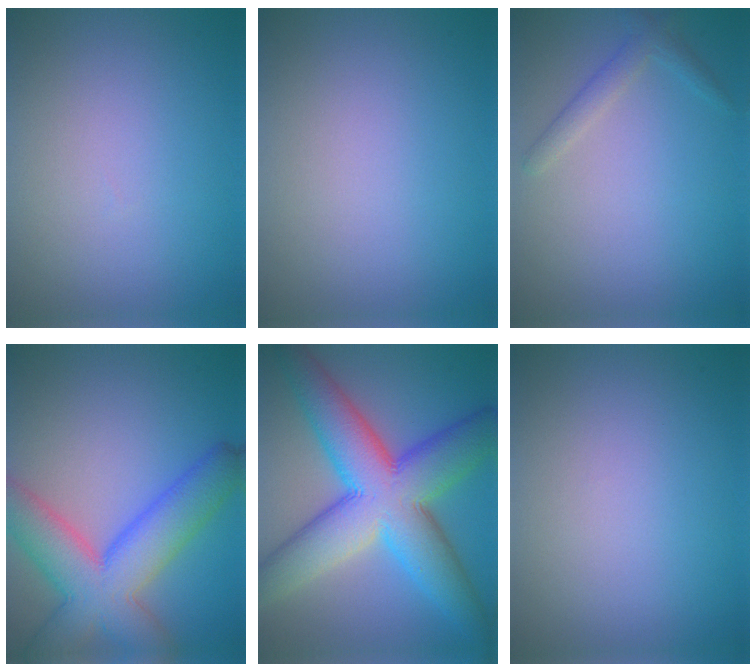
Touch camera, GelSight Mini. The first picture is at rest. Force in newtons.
{"total": 0.0}
{"total": 1.7, "press": 1.7, "slide": 0.0}
{"total": 9.2, "press": 9.2, "slide": 0.5}
{"total": 12.7, "press": 12.7, "slide": 0.1}
{"total": 0.0}